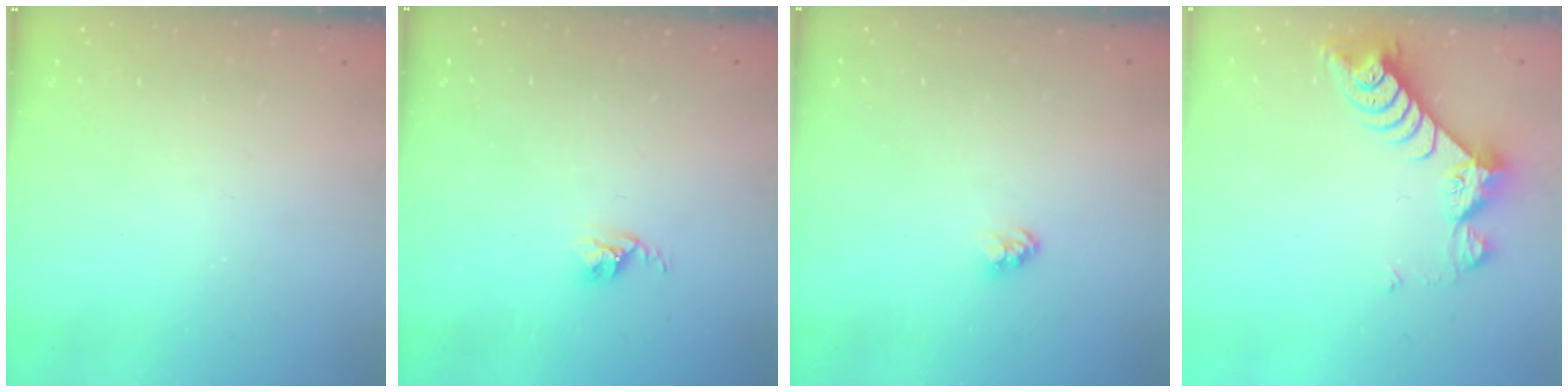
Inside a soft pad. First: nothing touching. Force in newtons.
{"total": 2.6, "press": 2.6, "slide": 0.4}
{"total": 2.3, "press": 2.3, "slide": 0.1}
{"total": 8.6, "press": 8.5, "slide": 0.7}